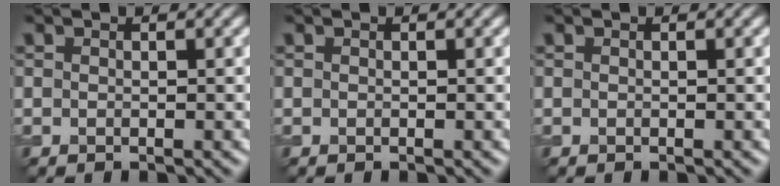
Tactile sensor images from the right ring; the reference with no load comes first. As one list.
[{"total": 0.0}, {"total": 0.0}]